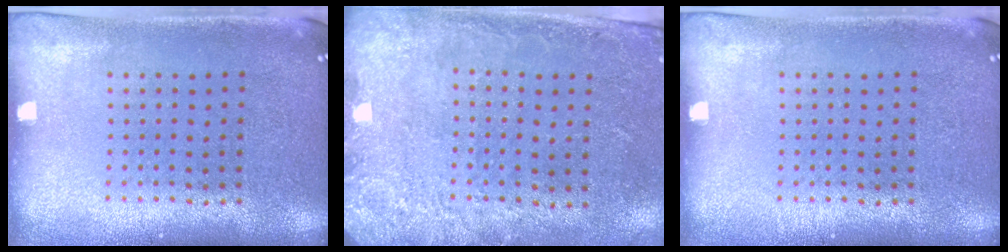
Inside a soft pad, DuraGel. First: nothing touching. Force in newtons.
{"total": 2.7, "press": 1.9, "slide": 1.9}
{"total": 0.0}